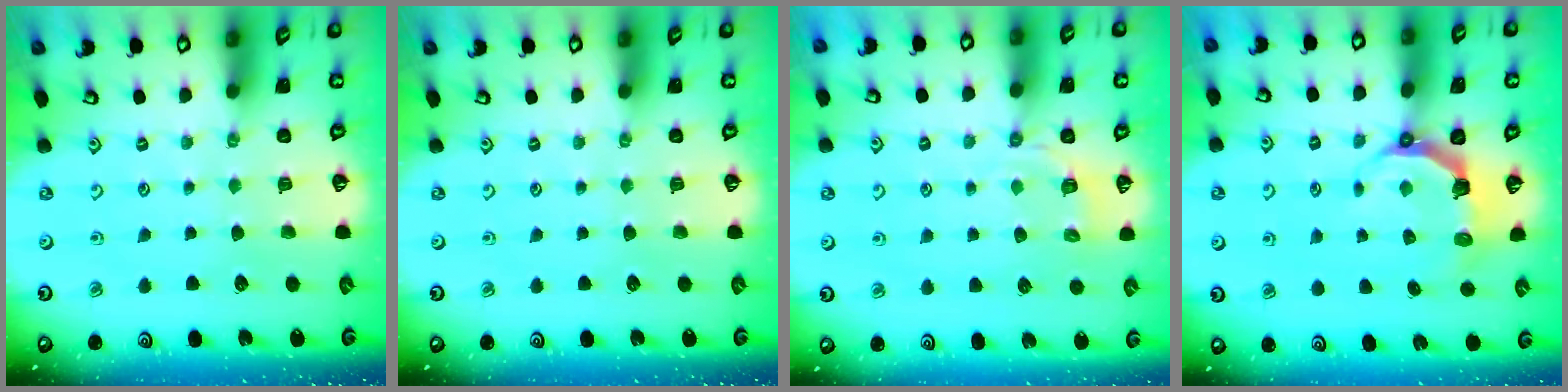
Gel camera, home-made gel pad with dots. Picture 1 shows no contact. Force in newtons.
{"total": 0.0}
{"total": 3.9, "press": 3.3, "slide": 2.2}
{"total": 5.3, "press": 3.5, "slide": 4.0}